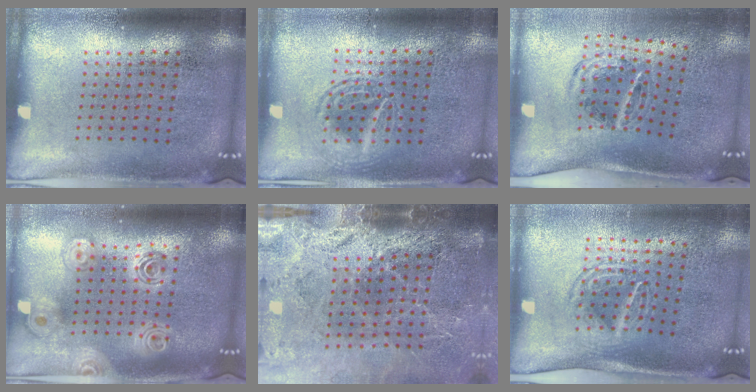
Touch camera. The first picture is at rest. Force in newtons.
{"total": 2.6, "press": 2.6, "slide": 0.3}
{"total": 1.2, "press": 1.0, "slide": 0.6}
{"total": 2.0, "press": 1.7, "slide": 1.2}
{"total": 4.0, "press": 3.3, "slide": 2.2}
{"total": 1.6, "press": 1.2, "slide": 1.1}